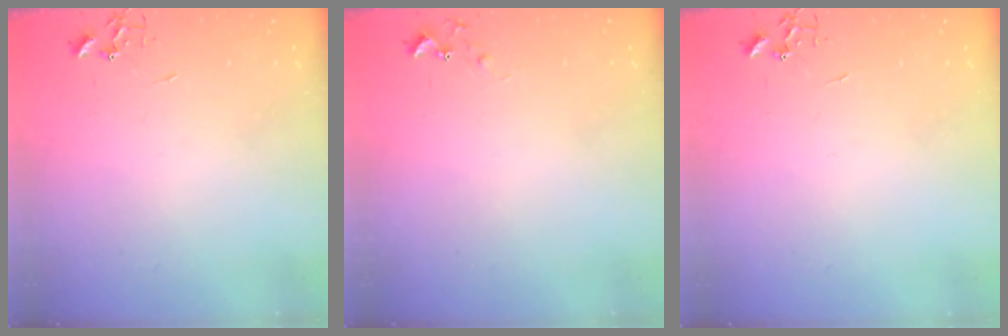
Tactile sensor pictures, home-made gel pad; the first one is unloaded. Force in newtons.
{"total": 5.0, "press": 5.0, "slide": 0.5}
{"total": 0.0}